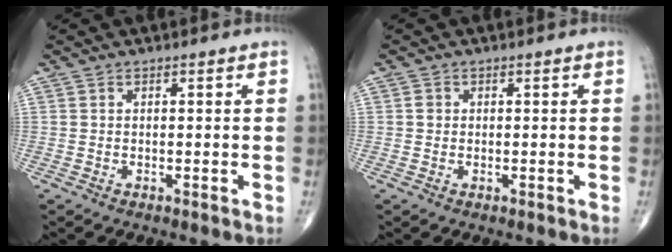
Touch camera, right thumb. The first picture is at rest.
{"total": 0.9, "force": [0.1, 0.9, 0.3], "torque": [-0.002, 0.001, 0.001]}